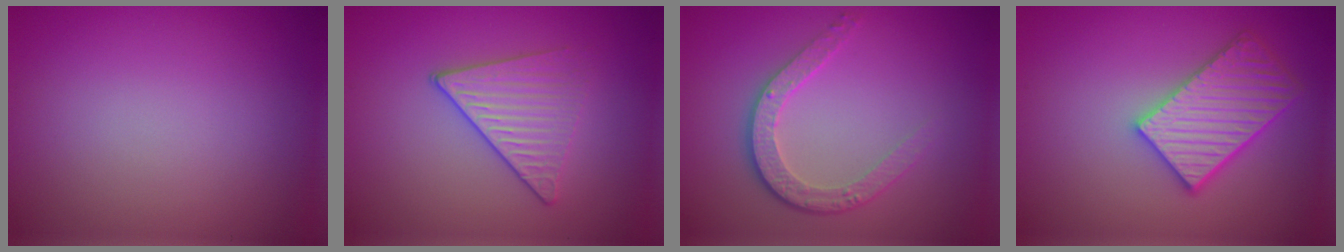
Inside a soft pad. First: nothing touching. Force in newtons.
{"total": 3.3, "press": 3.1, "slide": 1.1}
{"total": 3.8, "press": 2.9, "slide": 2.5}
{"total": 4.8, "press": 4.3, "slide": 2.0}